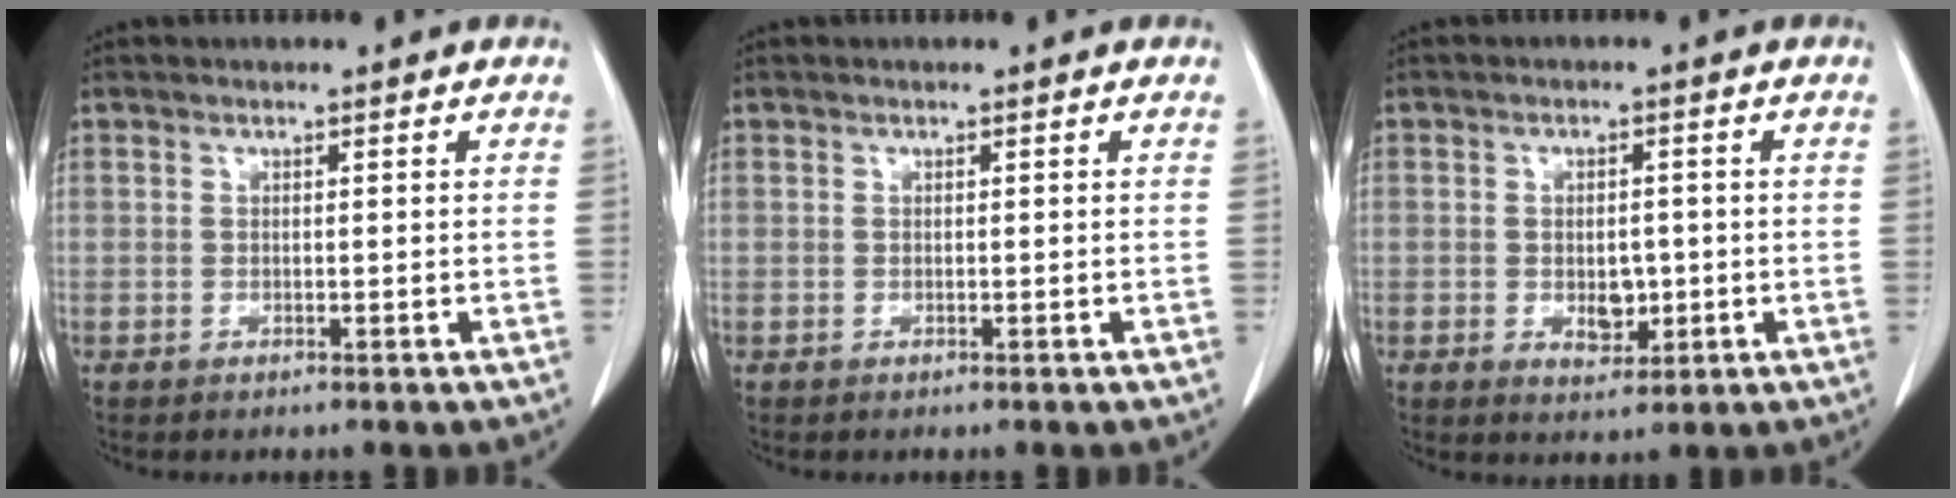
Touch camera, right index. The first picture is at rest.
{"total": 0.0}
{"total": 4.2, "force": [-0.7, 2.6, 3.2], "torque": [-0.043, -0.001, -0.001]}